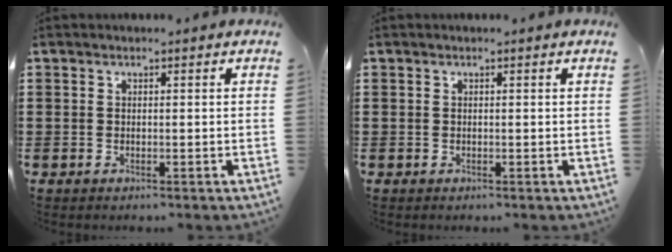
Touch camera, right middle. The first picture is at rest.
{"total": 0.0}